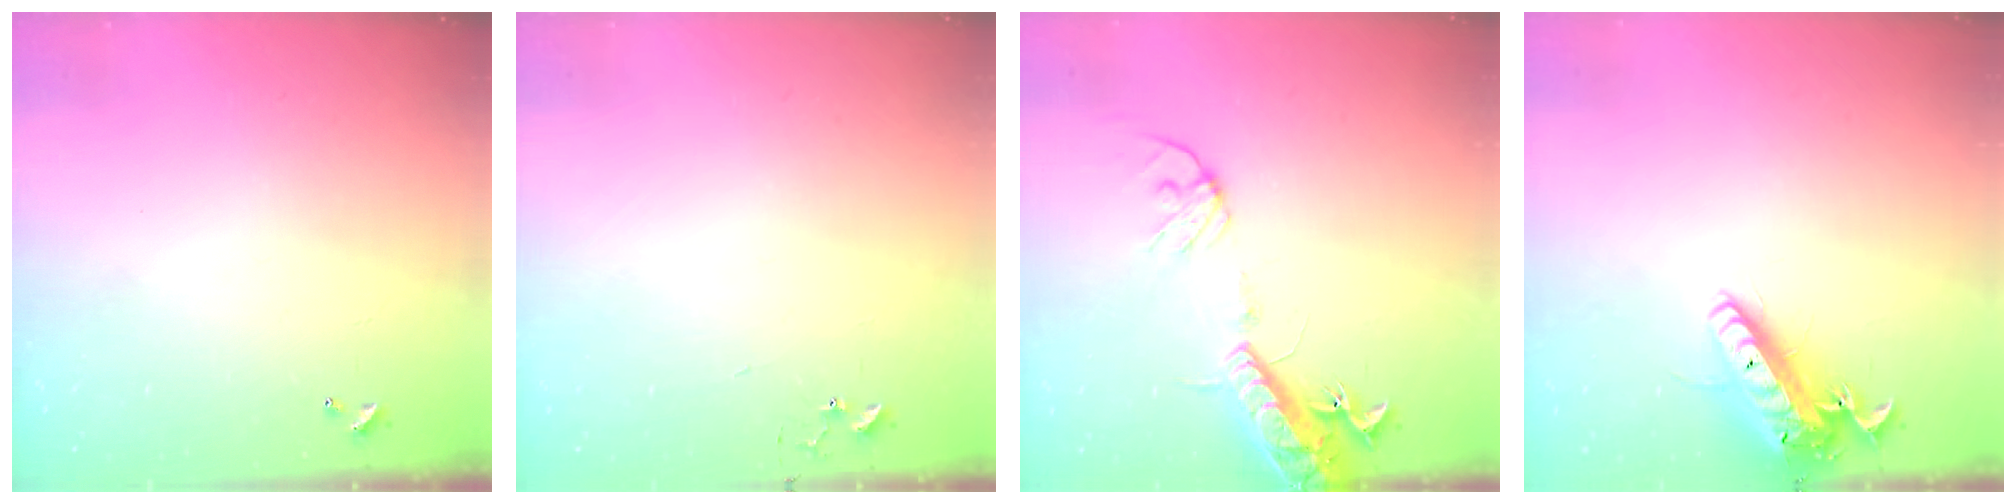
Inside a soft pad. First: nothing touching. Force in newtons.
{"total": 3.1, "press": 3.1, "slide": 0.3}
{"total": 16.1, "press": 15.7, "slide": 3.6}
{"total": 16.1, "press": 15.8, "slide": 3.2}